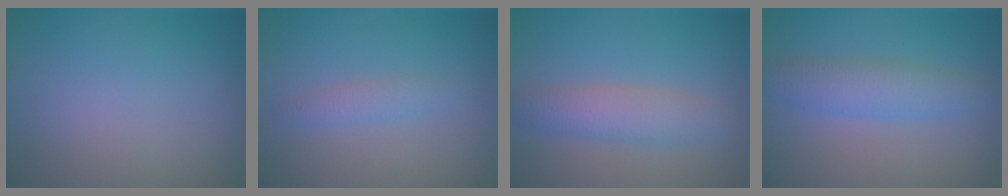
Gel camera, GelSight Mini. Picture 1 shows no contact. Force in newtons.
{"total": 1.4, "press": 1.4, "slide": 0.0}
{"total": 3.4, "press": 3.4, "slide": 0.1}
{"total": 3.3, "press": 3.3, "slide": 0.1}